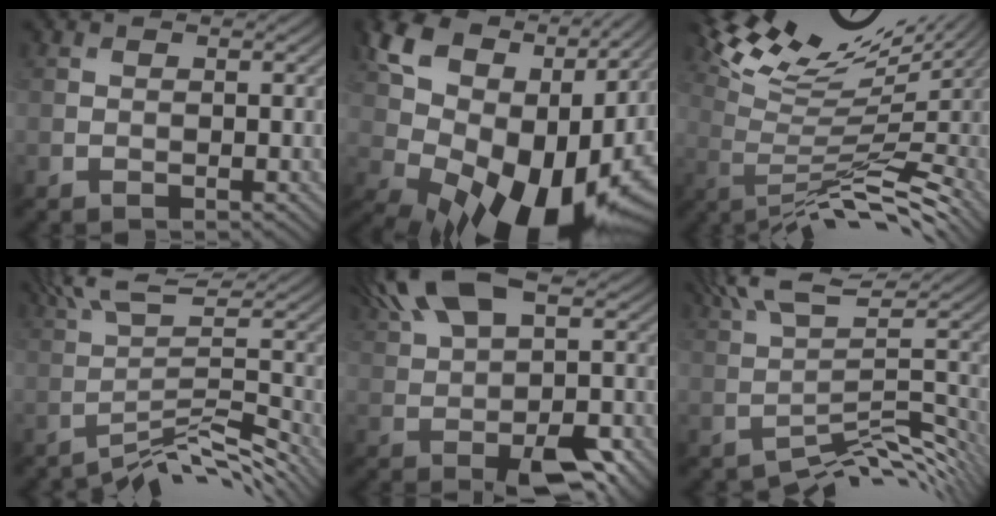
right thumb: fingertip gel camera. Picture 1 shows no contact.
{"total": 17.1, "force": [3.4, 11.5, 12.2], "torque": [-0.226, -0.020, 0.091]}
{"total": 12.1, "force": [5.7, 3.0, 10.2], "torque": [-0.174, 0.012, 0.115]}
{"total": 6.2, "force": [-2.2, 1.1, 5.7], "torque": [-0.093, 0.020, -0.028]}
{"total": 12.3, "force": [2.5, 5.6, 10.7], "torque": [-0.198, 0.008, 0.048]}
{"total": 5.9, "force": [0.0, 1.3, 5.7], "torque": [-0.092, 0.019, 0.012]}